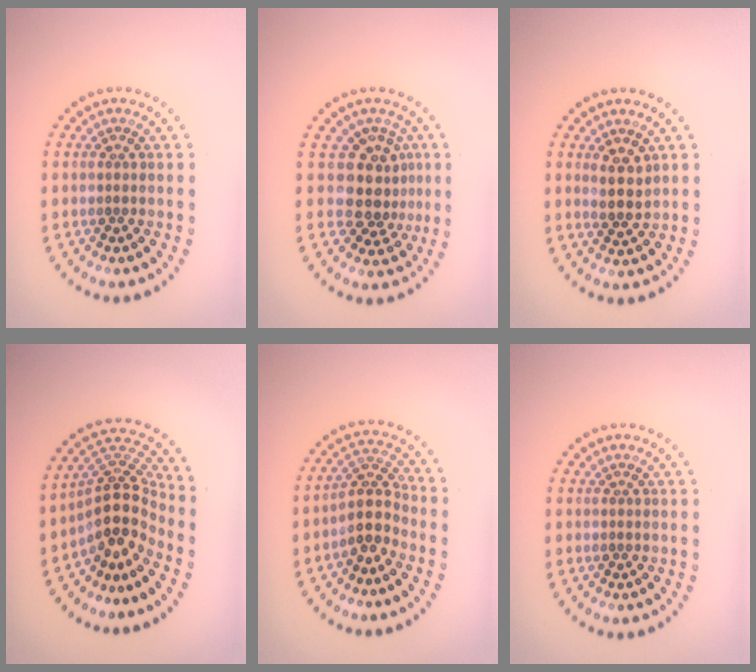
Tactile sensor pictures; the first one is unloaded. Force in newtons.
{"total": 3.8, "press": 3.0, "slide": 2.4}
{"total": 2.3, "press": 2.1, "slide": 1.0}
{"total": 5.0, "press": 3.7, "slide": 3.4}
{"total": 3.4, "press": 2.6, "slide": 2.1}
{"total": 0.0}